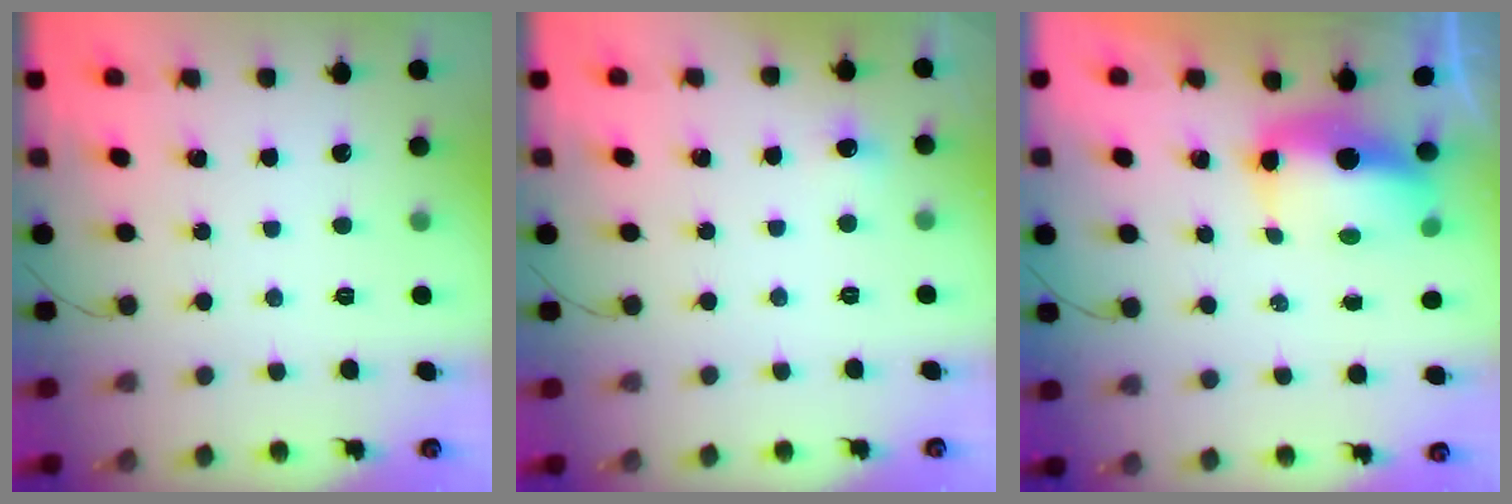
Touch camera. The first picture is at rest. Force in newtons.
{"total": 4.0, "press": 3.6, "slide": 1.7}
{"total": 8.6, "press": 8.4, "slide": 1.8}